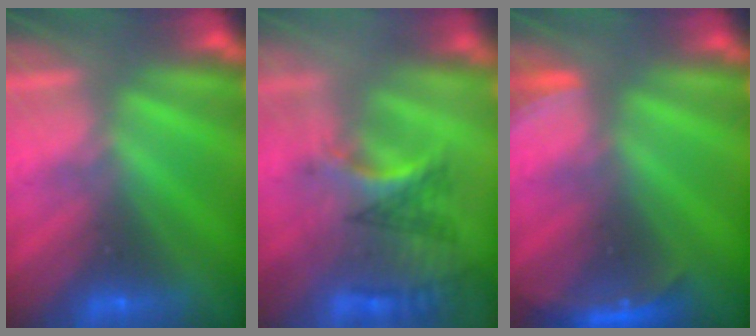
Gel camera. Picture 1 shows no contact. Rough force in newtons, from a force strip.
{"total": 2.9}
{"total": 2.8}